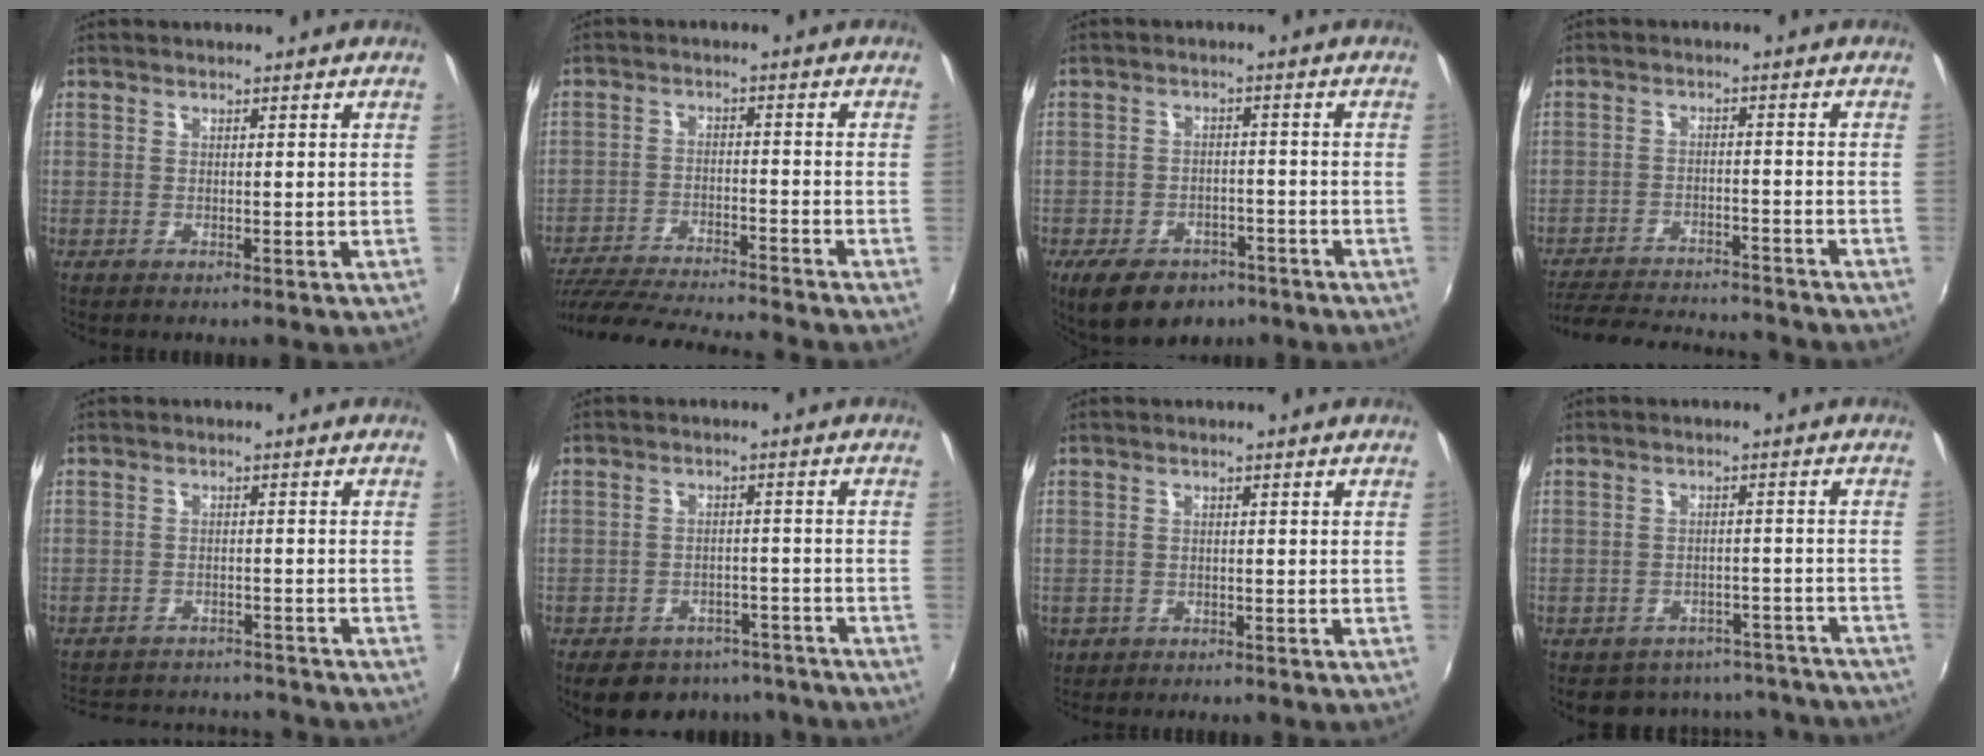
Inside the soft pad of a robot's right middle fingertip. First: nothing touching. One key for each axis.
{"total": 17.6, "fx": -15.8, "fy": 1.1, "fz": 7.6, "tx": -0.157, "ty": -0.025, "tz": -0.250}
{"total": 11.9, "fx": -7.8, "fy": 6.8, "fz": 5.7, "tx": -0.132, "ty": -0.007, "tz": -0.112}
{"total": 18.4, "fx": -16.4, "fy": 4.0, "fz": 7.3, "tx": -0.156, "ty": -0.011, "tz": -0.230}
{"total": 12.5, "fx": -11.3, "fy": 4.0, "fz": 3.6, "tx": -0.087, "ty": 0.022, "tz": -0.152}
{"total": 14.0, "fx": -11.0, "fy": 7.2, "fz": 4.9, "tx": -0.109, "ty": 0.014, "tz": -0.130}
{"total": 3.6, "fx": -1.5, "fy": 3.0, "fz": 1.2, "tx": -0.036, "ty": -0.005, "tz": -0.021}
{"total": 15.1, "fx": -13.2, "fy": 6.6, "fz": 3.5, "tx": -0.075, "ty": 0.029, "tz": -0.144}